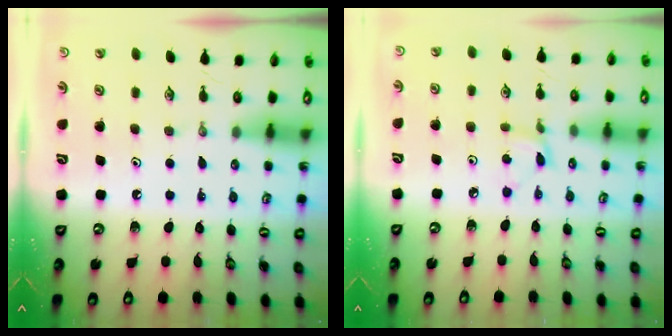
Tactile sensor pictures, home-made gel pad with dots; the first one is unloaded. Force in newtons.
{"total": 2.0, "press": 2.0, "slide": 0.2}